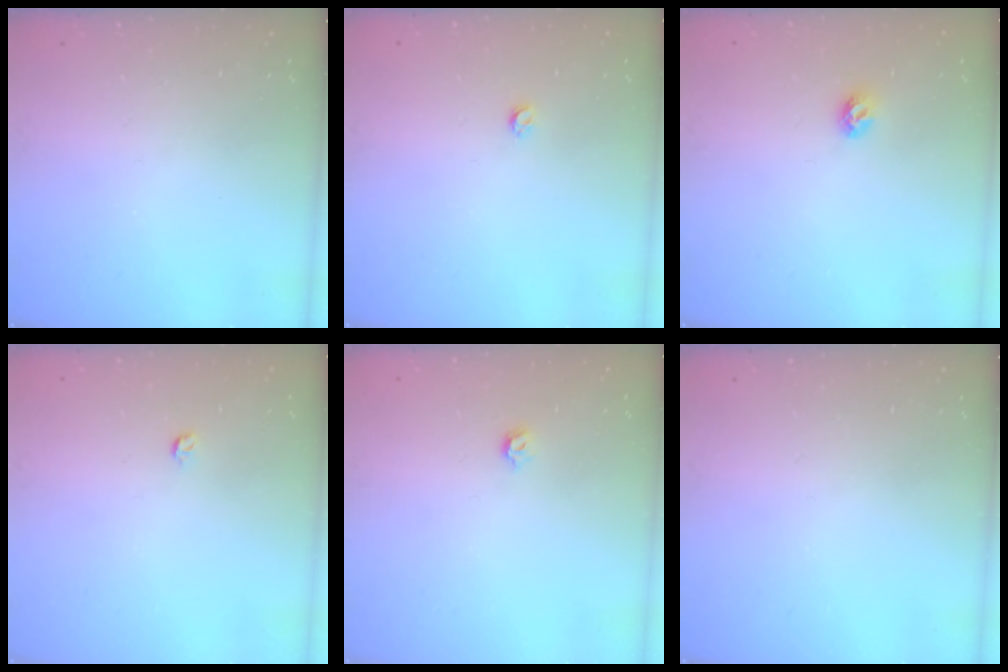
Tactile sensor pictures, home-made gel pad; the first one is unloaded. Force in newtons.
{"total": 2.9, "press": 2.8, "slide": 0.5}
{"total": 5.9, "press": 5.9, "slide": 0.8}
{"total": 3.2, "press": 3.2, "slide": 0.4}
{"total": 3.1, "press": 3.0, "slide": 0.8}
{"total": 0.0}